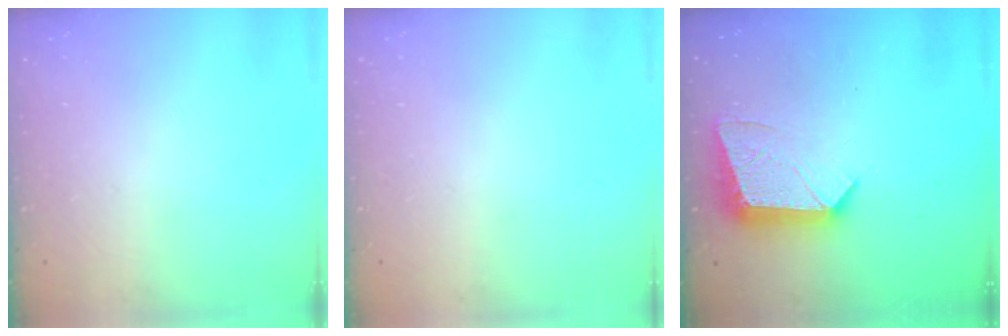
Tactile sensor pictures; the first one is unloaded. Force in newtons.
{"total": 0.0}
{"total": 11.2, "press": 11.2, "slide": 0.6}